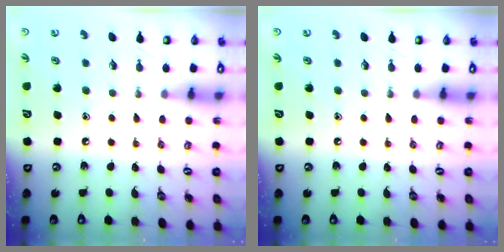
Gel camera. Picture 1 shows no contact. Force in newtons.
{"total": 0.0}